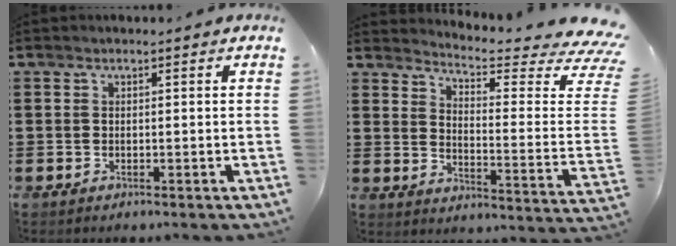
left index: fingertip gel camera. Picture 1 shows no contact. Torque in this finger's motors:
{"motor_torque": [2.14, 0.00, 0.50, 0.02]}